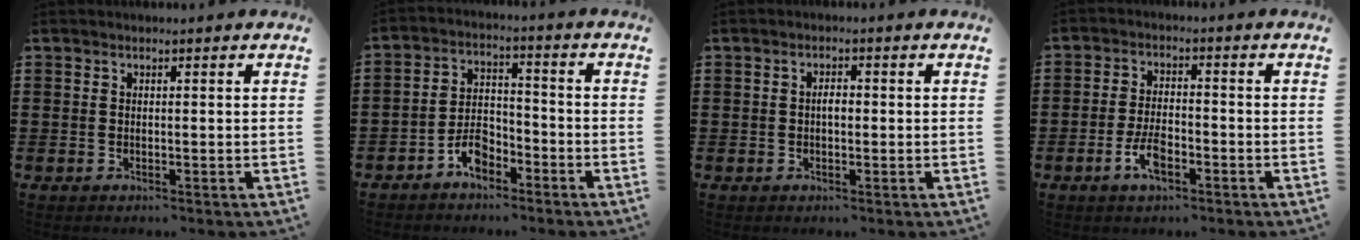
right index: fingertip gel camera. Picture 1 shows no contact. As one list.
[{"total": 5.2, "force": [-3.5, 2.7, 2.7], "torque": [-0.058, 0.010, -0.070]}, {"total": 1.6, "force": [-0.1, 0.7, 1.4], "torque": [-0.027, 0.003, -0.002]}, {"total": 5.0, "force": [-2.3, 2.2, 3.8], "torque": [-0.091, -0.001, -0.049]}]